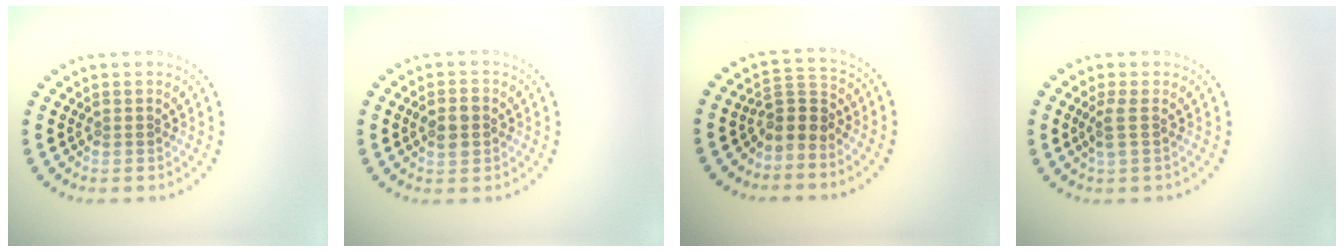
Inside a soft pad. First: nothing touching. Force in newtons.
{"total": 2.5, "press": 2.5, "slide": 0.2}
{"total": 2.8, "press": 2.1, "slide": 1.9}
{"total": 1.3, "press": 1.2, "slide": 0.7}